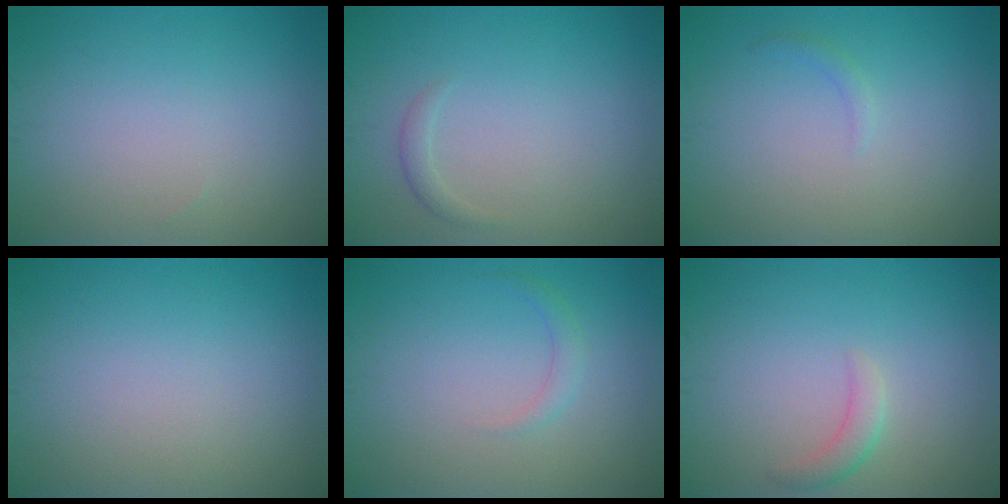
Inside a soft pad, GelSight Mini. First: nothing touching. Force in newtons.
{"total": 0.9, "press": 0.9, "slide": 0.1}
{"total": 0.7, "press": 0.7, "slide": 0.1}
{"total": 0.0}
{"total": 1.1, "press": 1.1, "slide": 0.0}
{"total": 1.6, "press": 1.6, "slide": 0.0}